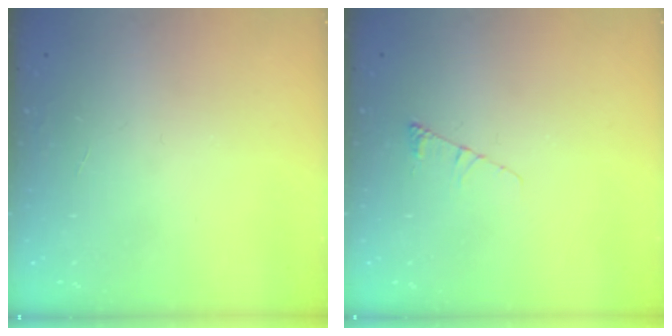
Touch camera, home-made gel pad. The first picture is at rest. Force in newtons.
{"total": 4.1, "press": 4.0, "slide": 0.5}